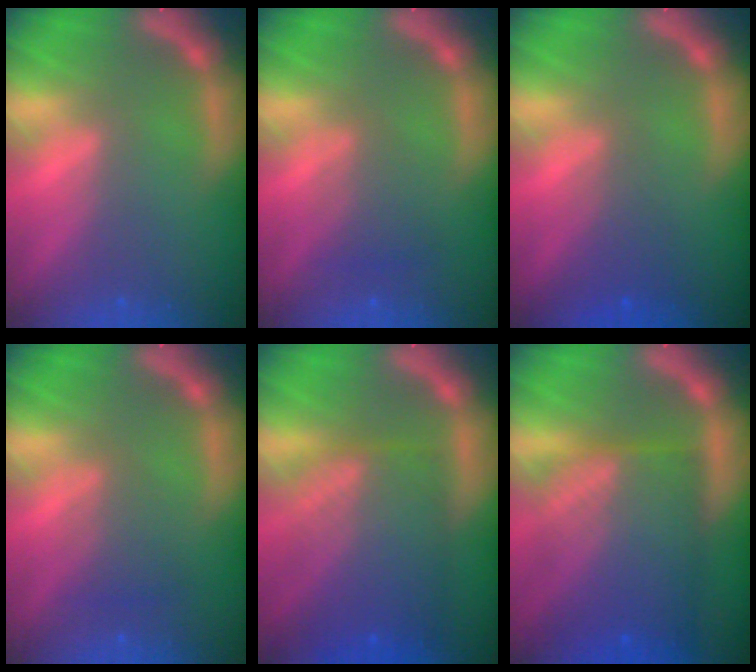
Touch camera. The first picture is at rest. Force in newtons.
{"total": 2.5}
{"total": 2.5}
{"total": 2.5}
{"total": 8.5}
{"total": 10.1}